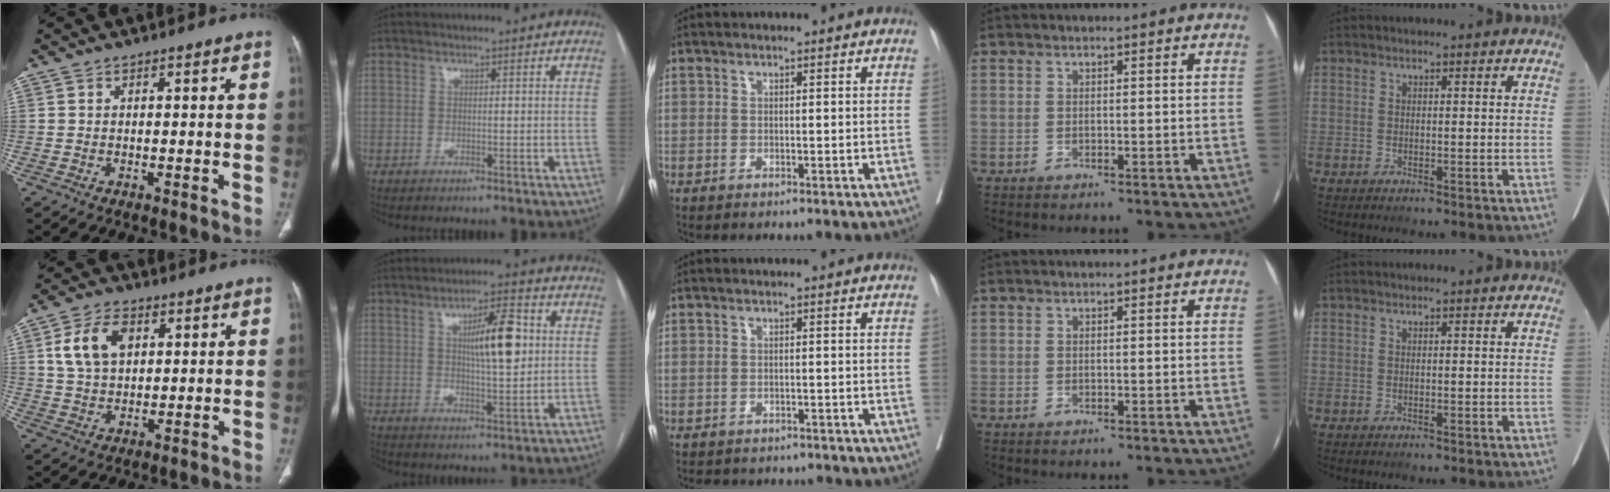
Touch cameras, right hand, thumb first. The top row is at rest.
{"thumb": {"total": 9.1, "force": [2.9, 5.9, 6.3], "torque": [-0.112, 0.000, 0.056]}, "index": {"total": 9.1, "force": [1.9, 2.0, 8.7], "torque": [-0.142, 0.010, 0.033]}, "middle": {"total": 5.7, "force": [-5.2, 2.0, 1.0], "torque": [-0.009, 0.002, -0.061]}}